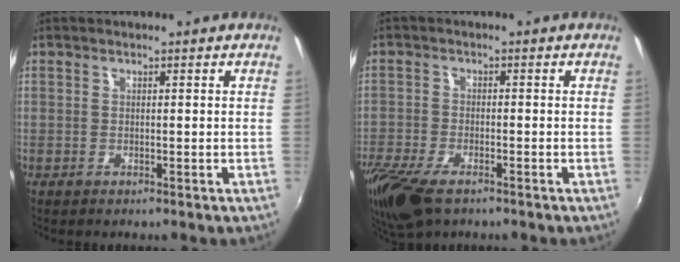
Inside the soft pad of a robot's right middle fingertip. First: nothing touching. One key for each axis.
{"total": 11.7, "fx": -8.0, "fy": 4.7, "fz": 7.1, "tx": -0.177, "ty": -0.046, "tz": -0.151}